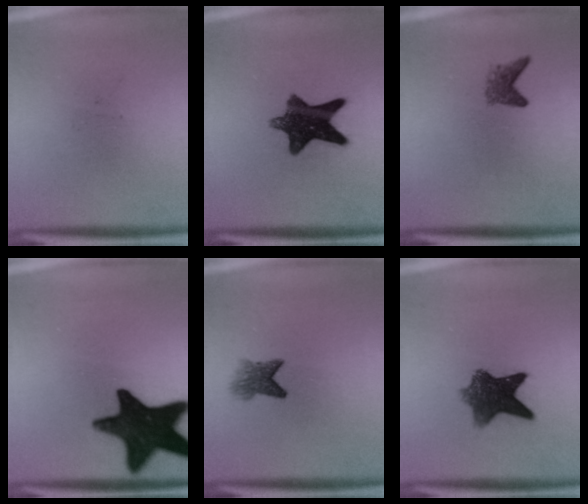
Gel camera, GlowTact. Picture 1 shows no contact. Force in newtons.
{"total": 10.8}
{"total": 2.0}
{"total": 18.1}
{"total": 3.2}
{"total": 8.3}